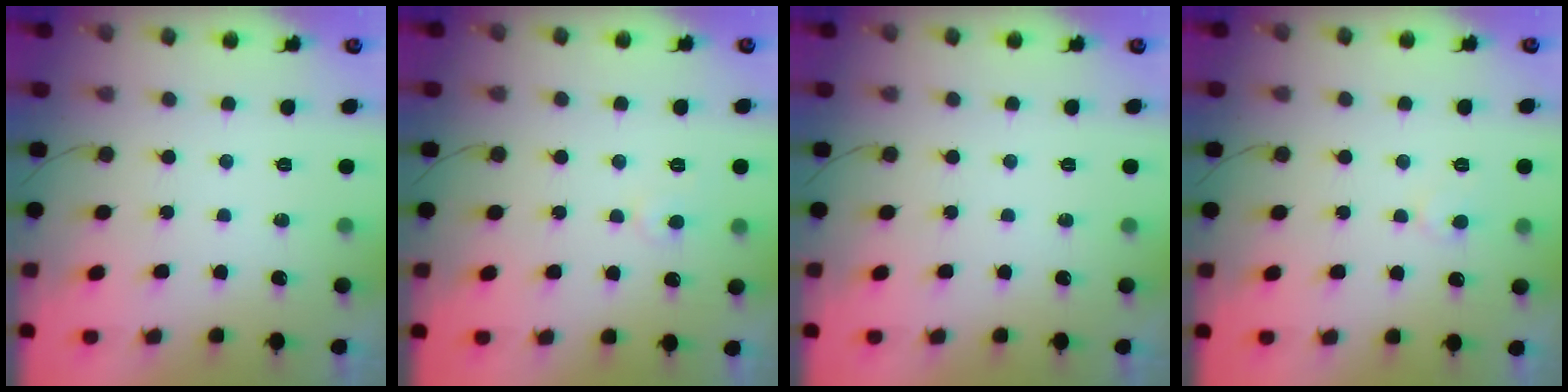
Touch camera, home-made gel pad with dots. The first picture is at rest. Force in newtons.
{"total": 3.9, "press": 3.9, "slide": 0.3}
{"total": 0.0}
{"total": 4.6, "press": 4.6, "slide": 0.4}